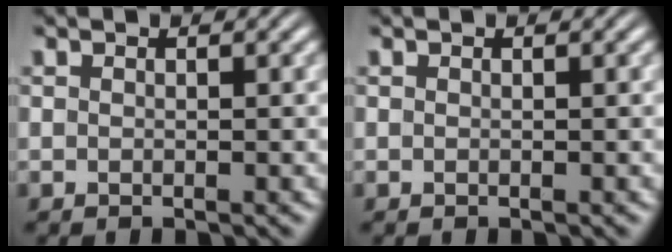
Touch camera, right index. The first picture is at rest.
{"total": 0.0}